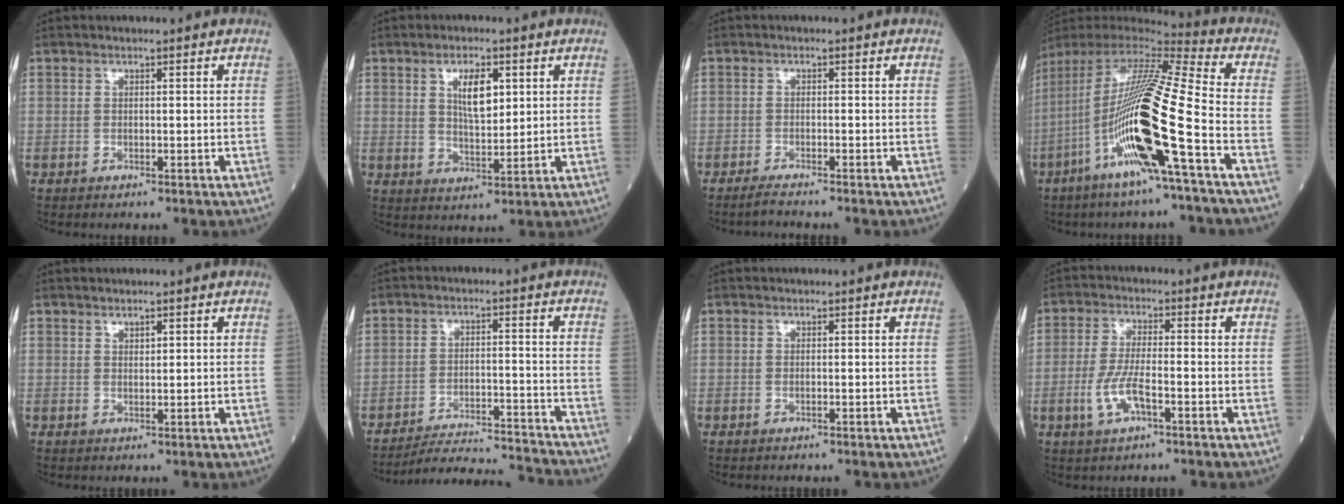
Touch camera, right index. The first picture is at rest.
{"total": 5.5, "force": [2.1, 2.0, 4.7], "torque": [-0.085, -0.001, 0.040]}
{"total": 2.2, "force": [-2.0, -0.5, 0.7], "torque": [-0.021, -0.005, -0.038]}
{"total": 20.4, "force": [-6.5, 0.0, 19.4], "torque": [-0.403, -0.023, -0.134]}
{"total": 1.0, "force": [0.7, 0.4, 0.6], "torque": [-0.008, -0.001, 0.013]}
{"total": 12.5, "force": [-12.3, -0.8, 1.7], "torque": [-0.024, 0.002, -0.188]}
{"total": 0.0}
{"total": 5.8, "force": [-2.2, 1.5, 5.2], "torque": [-0.112, -0.004, -0.041]}